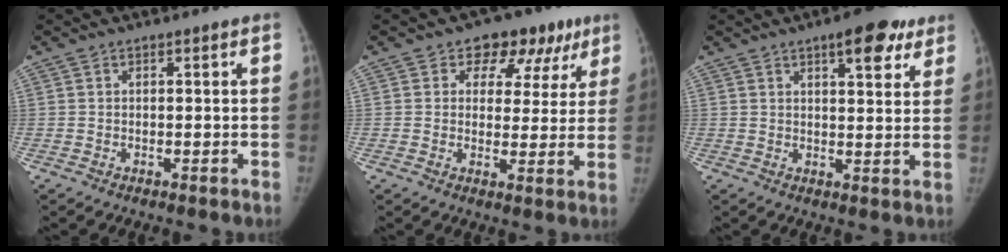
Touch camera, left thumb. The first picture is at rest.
{"total": 10.8, "force": [5.8, 7.9, 4.6], "torque": [0.009, -0.007, 0.065]}
{"total": 9.1, "force": [5.4, 3.4, 6.5], "torque": [-0.058, -0.019, 0.068]}